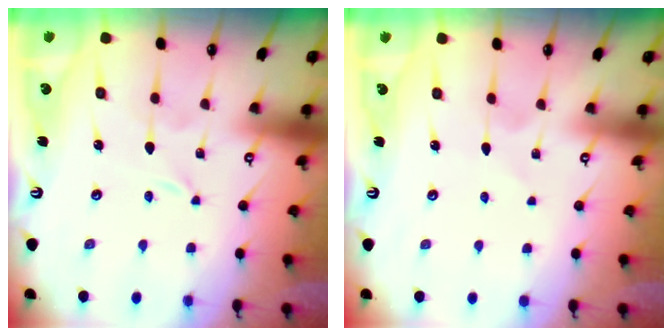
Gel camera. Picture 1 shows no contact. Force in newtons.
{"total": 2.5, "press": 2.5, "slide": 0.3}